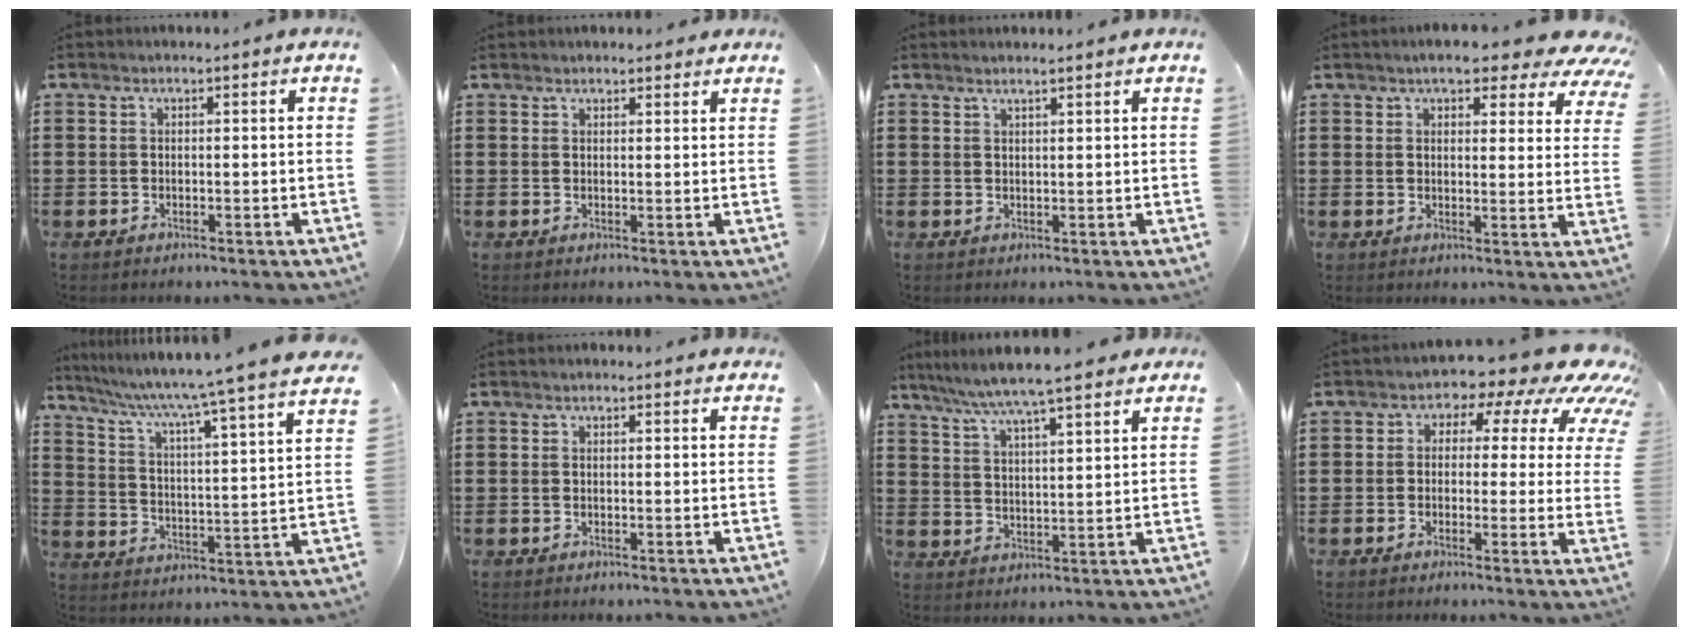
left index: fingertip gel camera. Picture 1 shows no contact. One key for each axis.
{"total": 1.6, "fx": 1.6, "fy": 0.3, "fz": 0.2, "tx": -0.007, "ty": 0.003, "tz": 0.031}
{"total": 1.6, "fx": 1.5, "fy": -0.2, "fz": 0.7, "tx": -0.014, "ty": -0.001, "tz": 0.028}
{"total": 6.6, "fx": 5.4, "fy": 1.6, "fz": 3.5, "tx": -0.060, "ty": -0.018, "tz": 0.090}
{"total": 6.5, "fx": 5.5, "fy": -1.3, "fz": 3.3, "tx": -0.089, "ty": -0.056, "tz": 0.078}
{"total": 0.7, "fx": 0.7, "fy": 0.2, "fz": 0.2, "tx": -0.005, "ty": 0.001, "tz": 0.013}
{"total": 6.4, "fx": 5.7, "fy": -0.1, "fz": 2.9, "tx": -0.078, "ty": -0.027, "tz": 0.096}
{"total": 7.0, "fx": 4.9, "fy": 3.6, "fz": 3.5, "tx": -0.059, "ty": -0.049, "tz": 0.073}